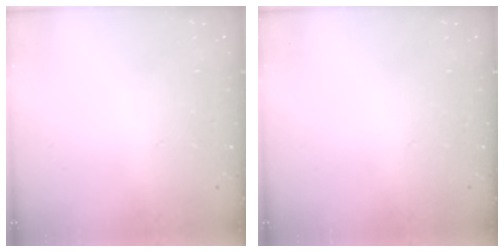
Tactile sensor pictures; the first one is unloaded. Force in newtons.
{"total": 0.0}